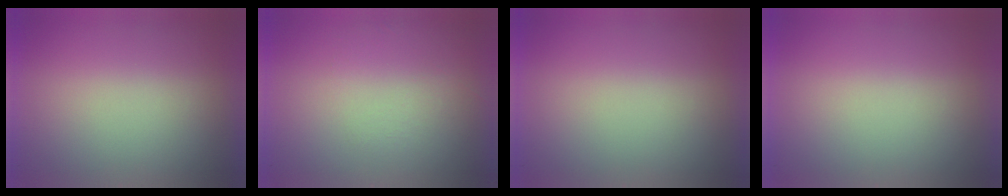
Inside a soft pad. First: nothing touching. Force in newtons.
{"total": 1.2}
{"total": 0.0}
{"total": 0.0}